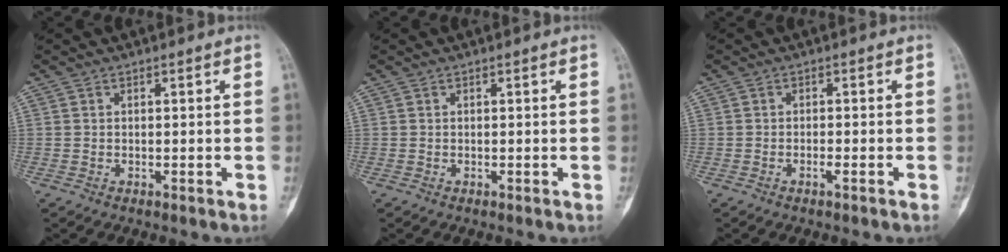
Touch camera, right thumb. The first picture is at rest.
{"total": 0.0}
{"total": 1.3, "force": [-0.7, 0.1, 1.1], "torque": [-0.023, 0.003, -0.015]}